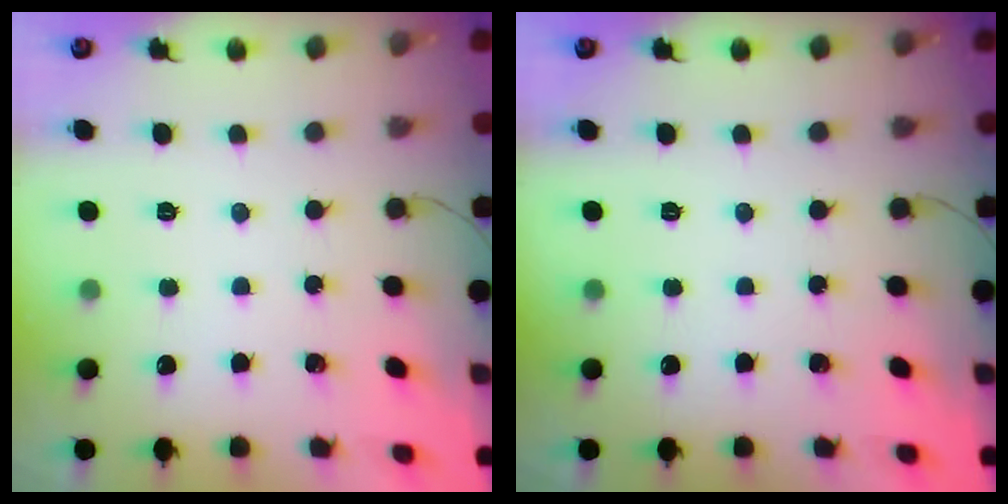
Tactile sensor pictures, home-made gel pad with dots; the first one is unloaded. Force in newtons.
{"total": 0.0}